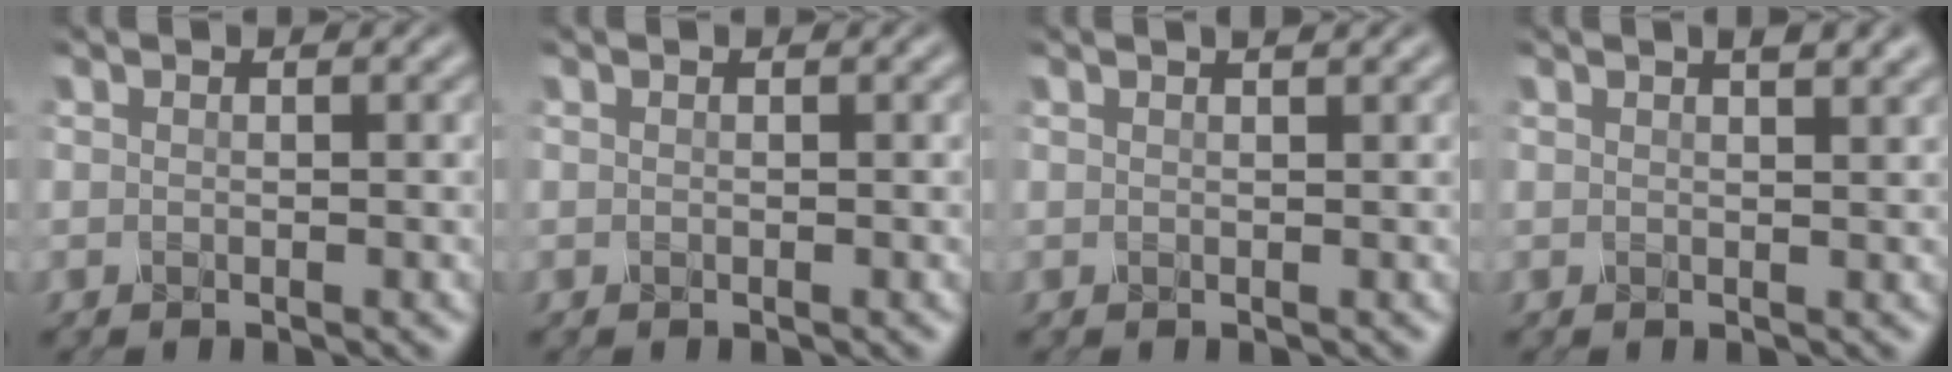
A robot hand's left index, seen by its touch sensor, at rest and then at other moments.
{"total": 0.0}
{"total": 1.1, "force": [0.8, 0.3, 0.7], "torque": [-0.010, 0.000, 0.003]}
{"total": 2.5, "force": [1.6, 0.9, 1.7], "torque": [-0.010, 0.007, 0.011]}